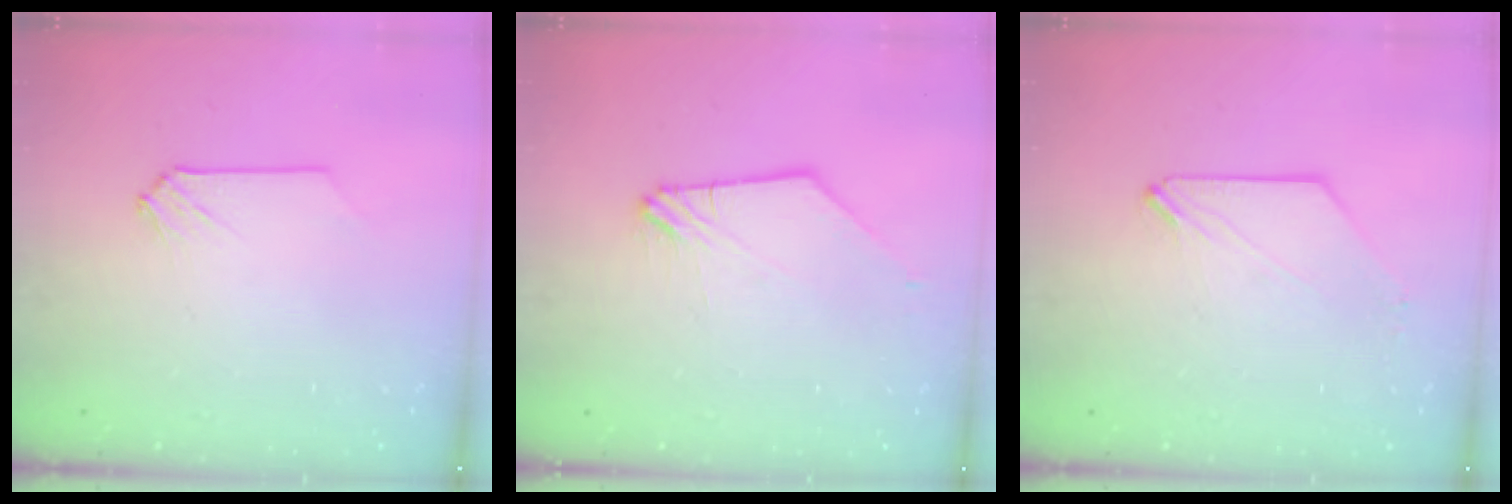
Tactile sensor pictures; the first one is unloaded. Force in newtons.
{"total": 1.1, "press": 1.0, "slide": 0.3}
{"total": 0.0}